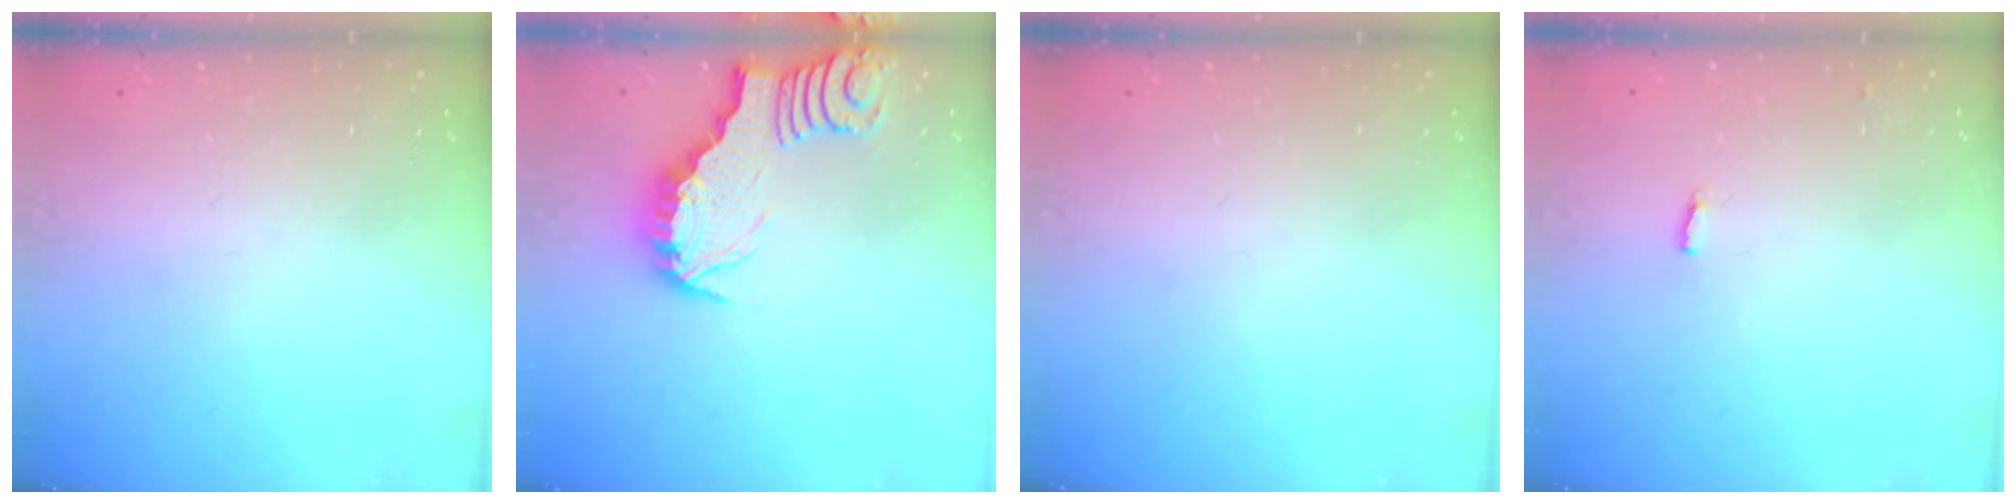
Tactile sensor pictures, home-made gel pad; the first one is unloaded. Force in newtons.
{"total": 2.9, "press": 2.9, "slide": 0.3}
{"total": 0.0}
{"total": 2.7, "press": 2.6, "slide": 0.5}